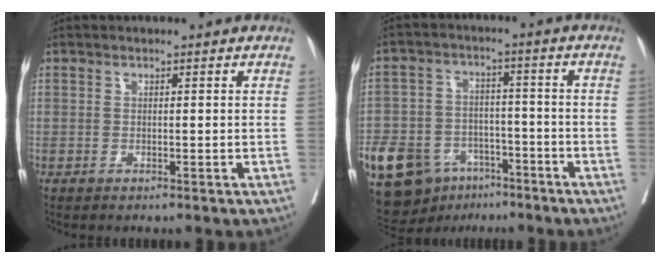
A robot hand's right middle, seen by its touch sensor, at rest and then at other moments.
{"total": 16.2, "force": [-9.3, 10.6, 8.0], "torque": [-0.180, 0.012, -0.150]}